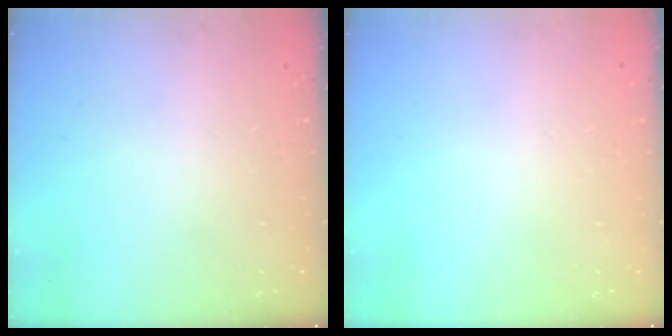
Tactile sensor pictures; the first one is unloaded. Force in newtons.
{"total": 0.0}